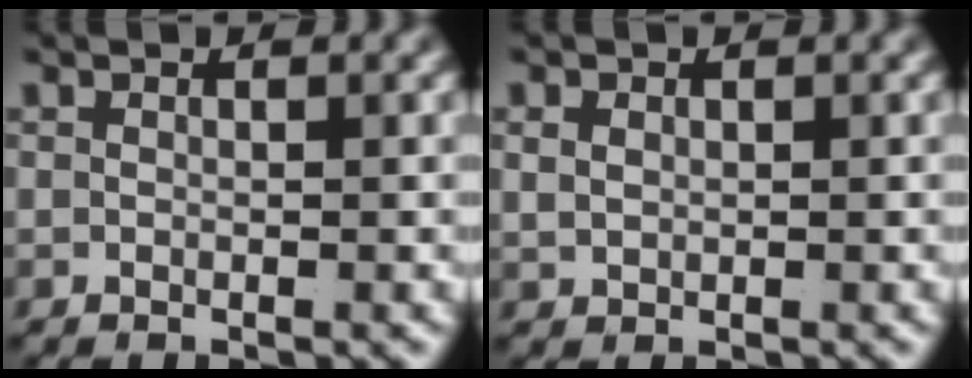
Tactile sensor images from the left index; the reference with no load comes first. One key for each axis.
{"total": 1.3, "fx": 0.6, "fy": 0.9, "fz": 0.7, "tx": -0.017, "ty": -0.008, "tz": 0.022}